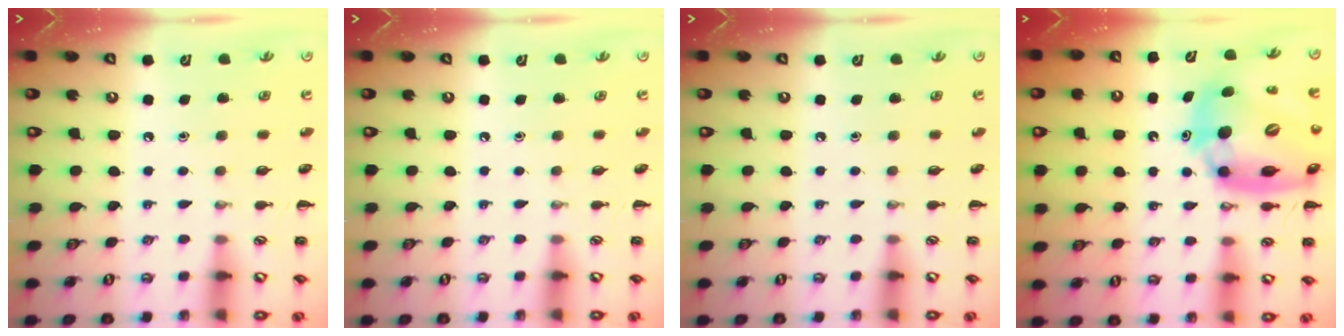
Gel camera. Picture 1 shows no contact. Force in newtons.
{"total": 0.0}
{"total": 0.0}
{"total": 17.5, "press": 16.7, "slide": 5.2}